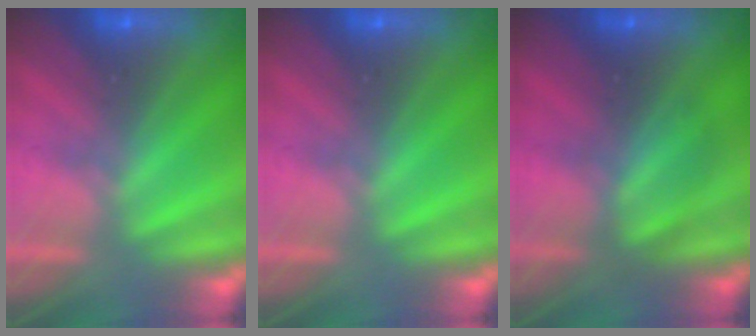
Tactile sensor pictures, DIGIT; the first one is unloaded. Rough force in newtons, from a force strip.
{"total": 0.0}
{"total": 2.4}